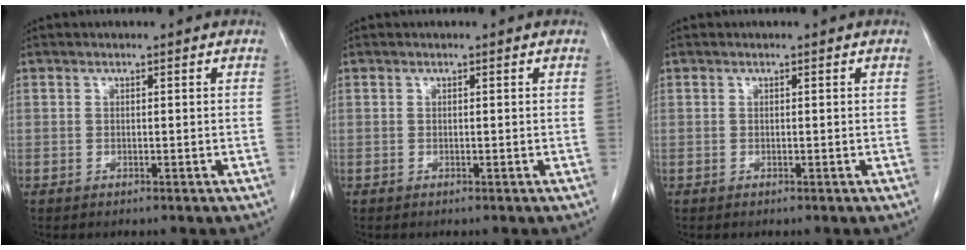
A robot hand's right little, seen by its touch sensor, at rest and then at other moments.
{"total": 0.0}
{"total": 0.0}